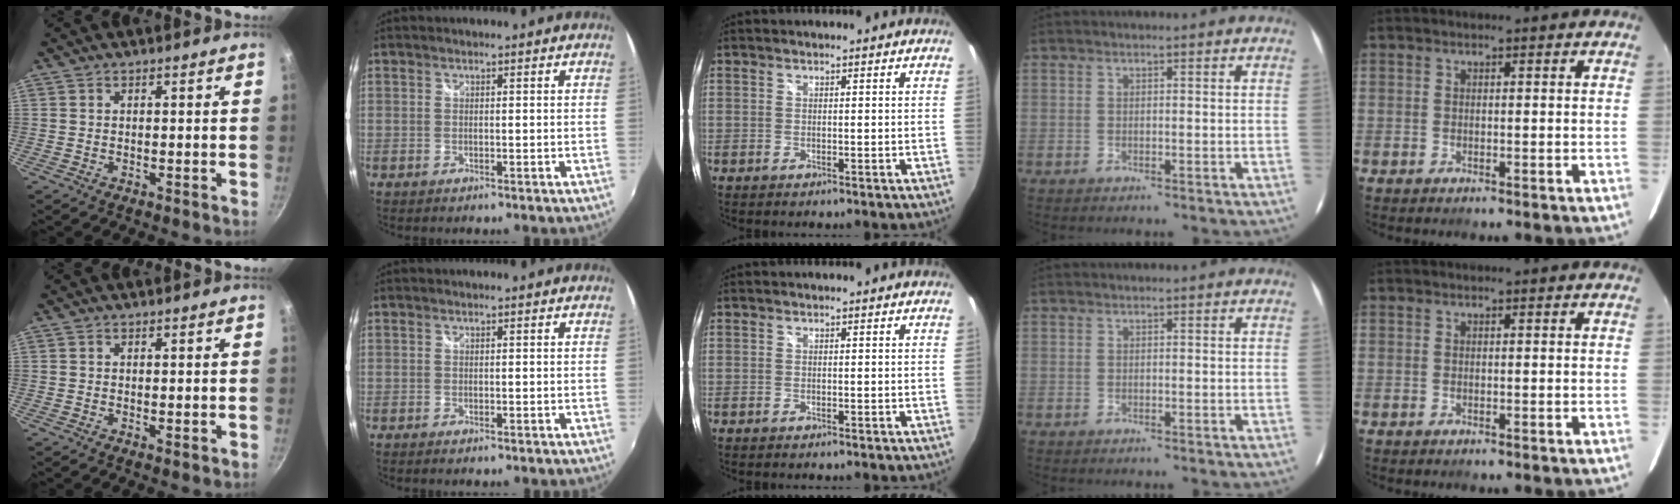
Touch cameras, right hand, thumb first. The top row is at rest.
{"thumb": {"total": 0.7, "force": [0.0, 0.3, 0.6], "torque": [-0.010, -0.002, -0.001]}, "index": {"total": 0.8, "force": [-0.7, 0.3, 0.4], "torque": [-0.010, -0.004, -0.011]}}